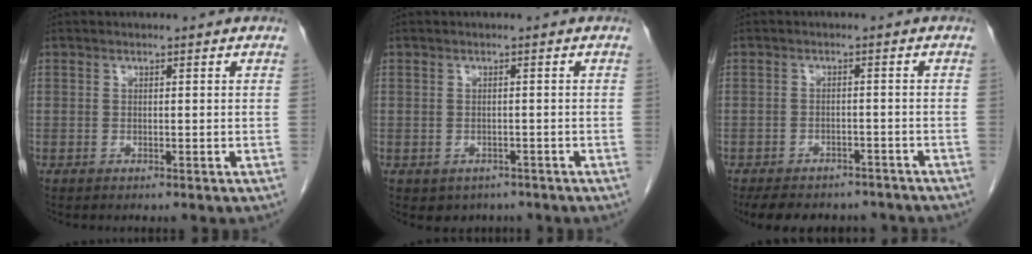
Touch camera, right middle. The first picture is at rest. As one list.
[{"total": 2.8, "force": [-1.9, 2.0, 0.6], "torque": [-0.006, 0.004, -0.020]}, {"total": 11.8, "force": [-10.0, 5.0, 3.9], "torque": [-0.068, 0.002, -0.121]}]